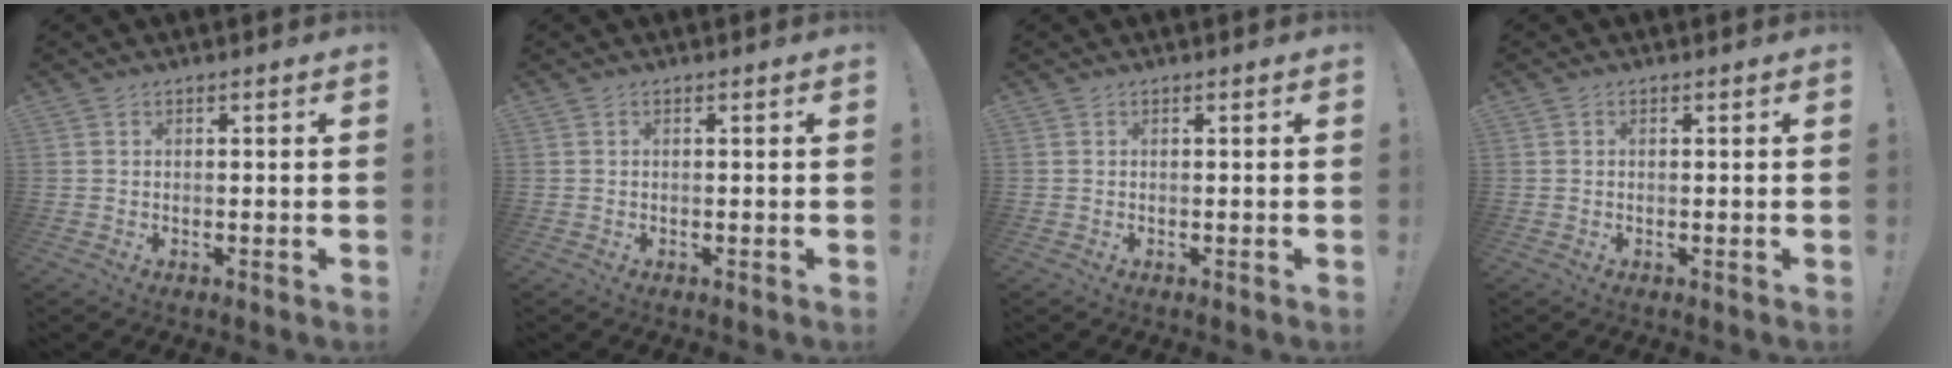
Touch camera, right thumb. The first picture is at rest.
{"total": 0.0}
{"total": 0.0}
{"total": 0.0}